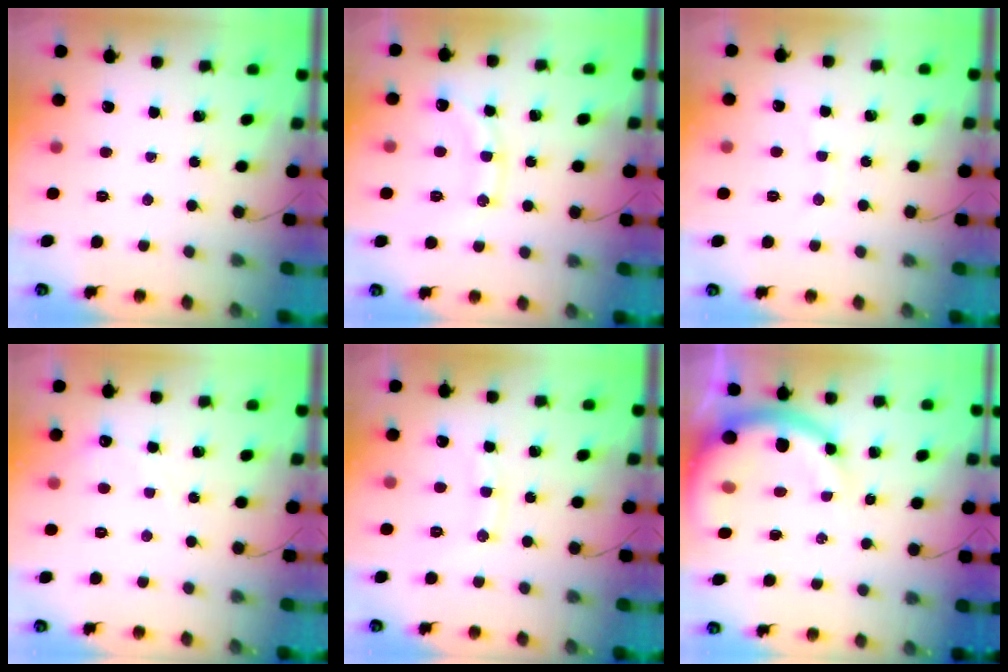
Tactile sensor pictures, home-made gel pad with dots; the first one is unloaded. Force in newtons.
{"total": 13.5, "press": 13.5, "slide": 1.0}
{"total": 3.2, "press": 3.0, "slide": 1.0}
{"total": 3.8, "press": 3.6, "slide": 0.9}
{"total": 9.2, "press": 9.2, "slide": 0.9}
{"total": 13.0, "press": 12.7, "slide": 2.8}